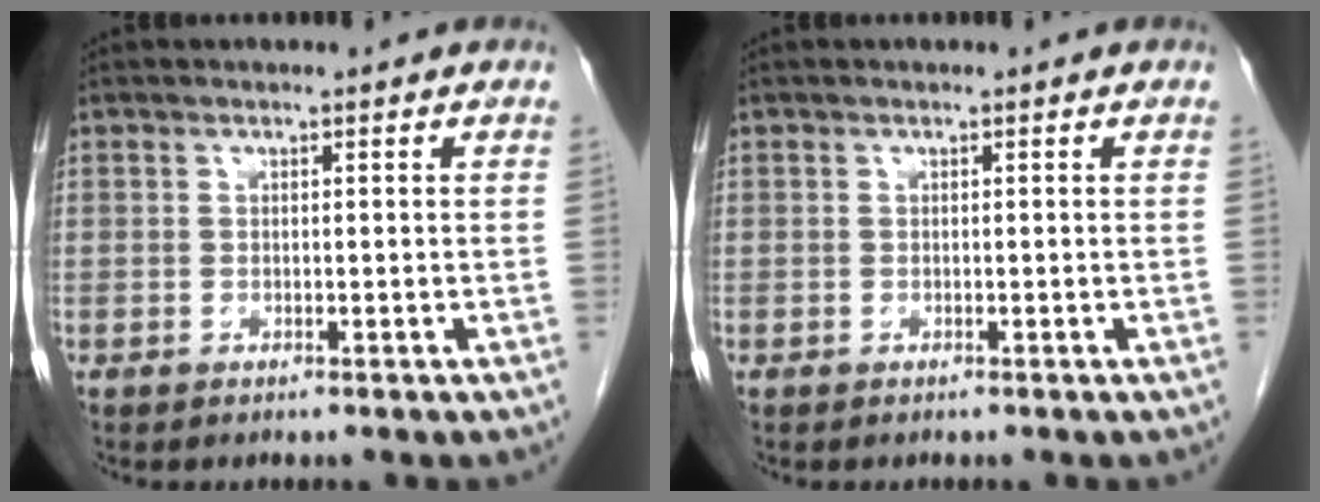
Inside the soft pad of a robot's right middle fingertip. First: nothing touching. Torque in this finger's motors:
{"motor_torque": [0.22, -0.02, -0.04, -0.01]}